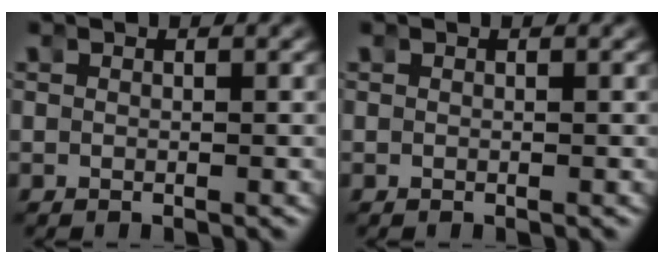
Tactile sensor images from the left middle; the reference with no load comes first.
{"total": 0.0}